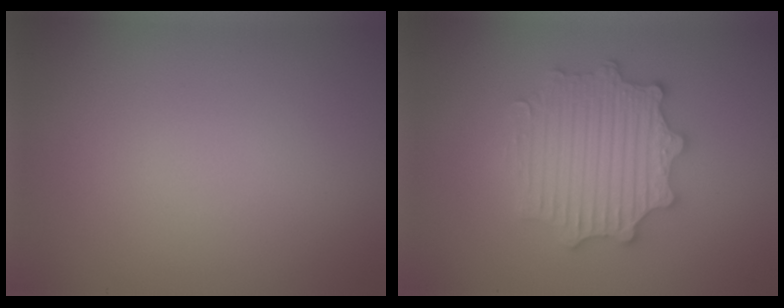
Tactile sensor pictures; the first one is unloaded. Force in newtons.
{"total": 5.6, "press": 5.5, "slide": 1.0}